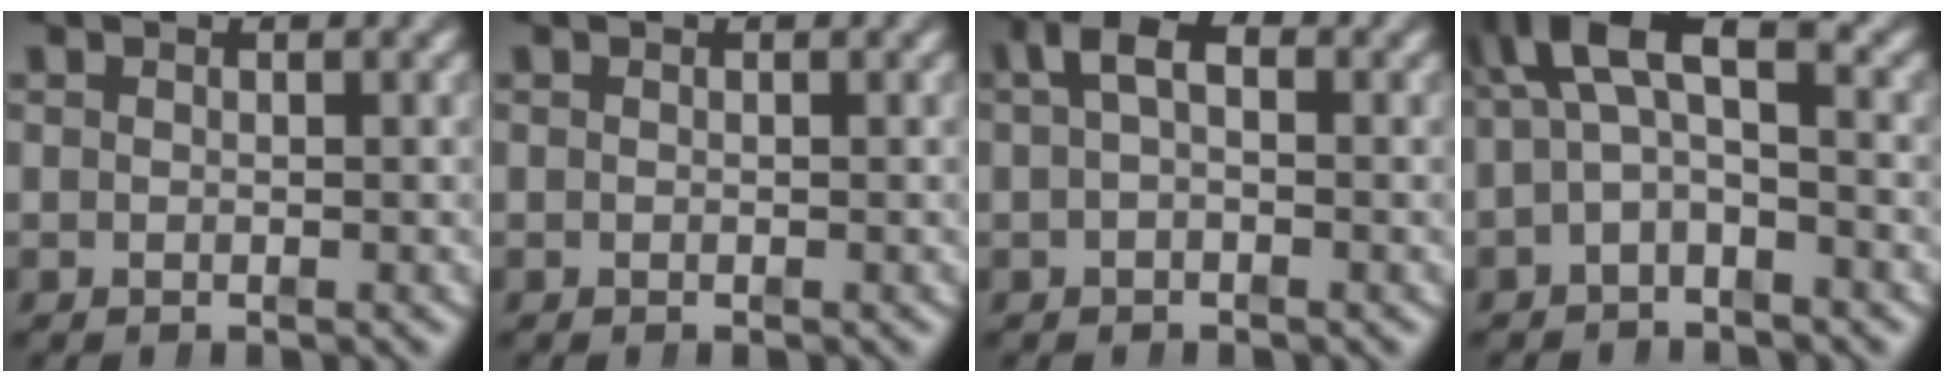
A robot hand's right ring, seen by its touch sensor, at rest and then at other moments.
{"total": 0.0}
{"total": 3.7, "force": [1.2, 1.8, 3.0], "torque": [-0.045, 0.016, 0.010]}
{"total": 6.9, "force": [1.8, 4.4, 5.1], "torque": [-0.106, 0.000, 0.022]}